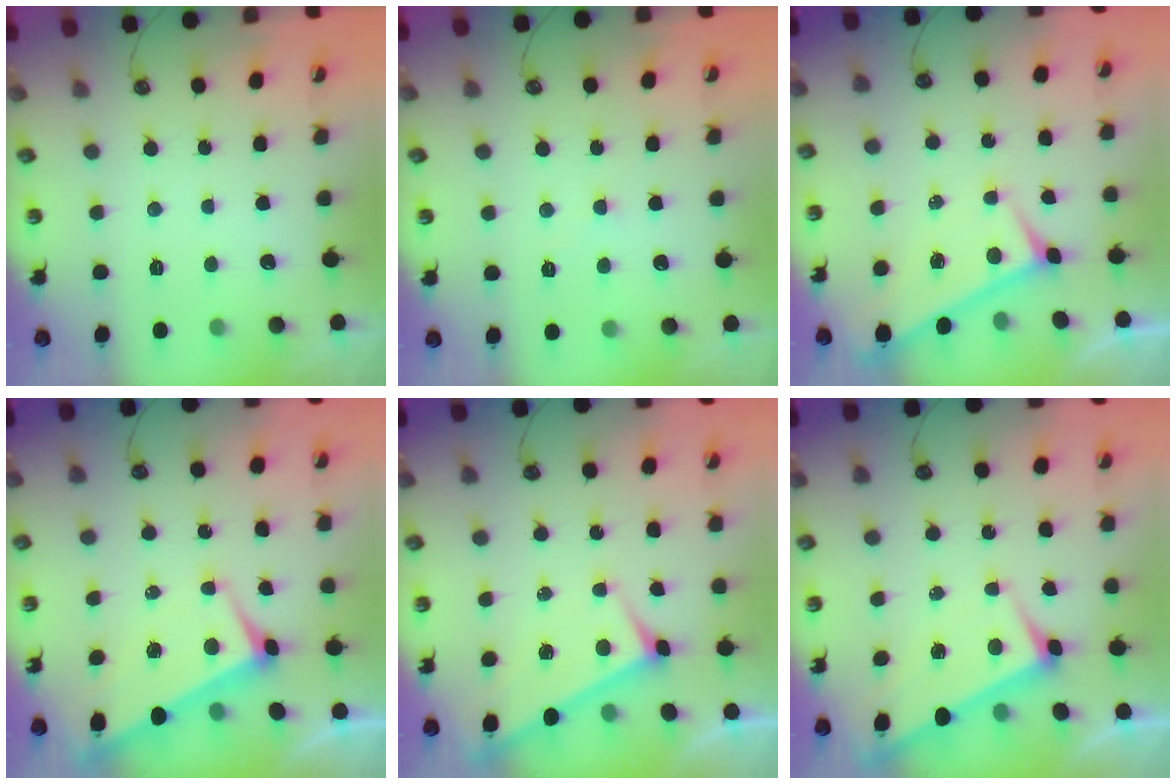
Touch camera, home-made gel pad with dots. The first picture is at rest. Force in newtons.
{"total": 1.7, "press": 1.6, "slide": 0.1}
{"total": 0.0}
{"total": 2.9, "press": 2.8, "slide": 0.9}
{"total": 2.9, "press": 2.9, "slide": 0.2}
{"total": 2.9, "press": 2.9, "slide": 0.0}